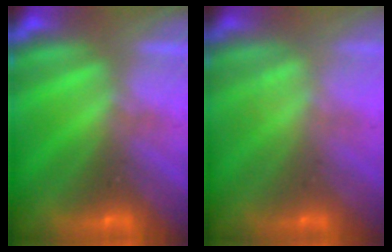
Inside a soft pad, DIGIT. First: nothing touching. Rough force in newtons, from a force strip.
{"total": 2.6}